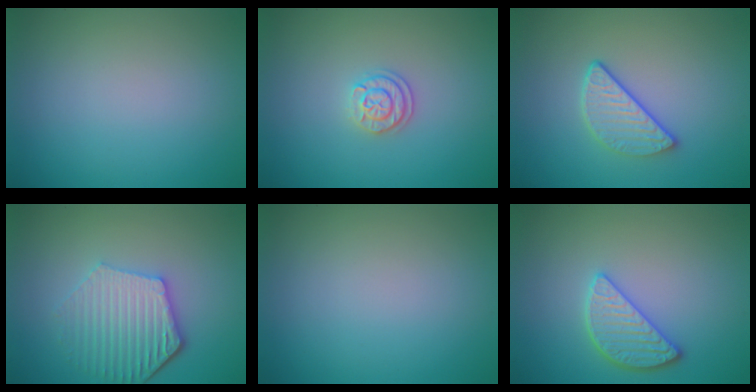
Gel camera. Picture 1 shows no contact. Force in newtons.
{"total": 2.0, "press": 1.9, "slide": 0.8}
{"total": 3.1, "press": 2.4, "slide": 1.9}
{"total": 5.3, "press": 4.2, "slide": 3.3}
{"total": 0.0}
{"total": 3.3, "press": 3.1, "slide": 1.0}